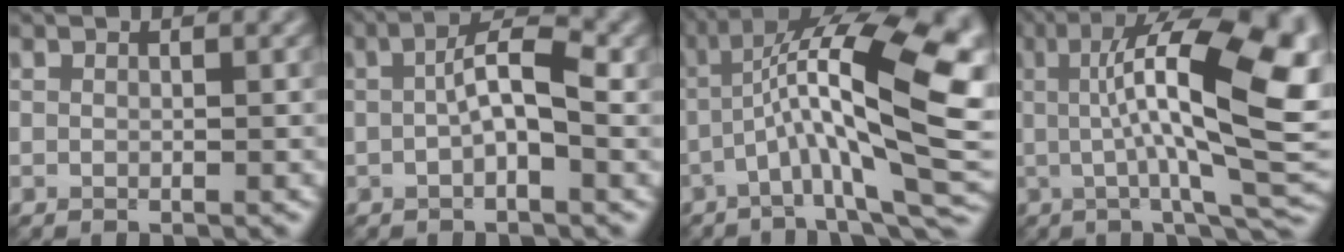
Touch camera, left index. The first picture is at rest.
{"total": 4.1, "force": [0.0, 1.3, 3.9], "torque": [-0.069, 0.010, -0.006]}
{"total": 15.9, "force": [-0.5, 4.6, 15.2], "torque": [-0.254, 0.024, -0.004]}
{"total": 15.7, "force": [2.3, 4.4, 14.9], "torque": [-0.200, 0.012, 0.034]}